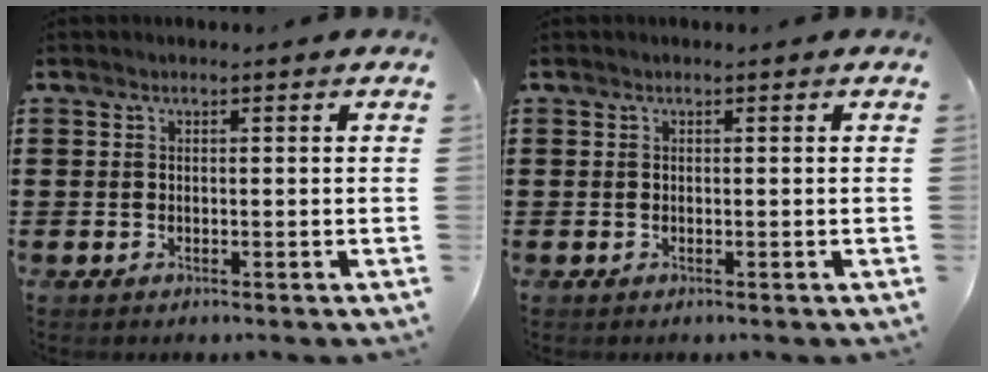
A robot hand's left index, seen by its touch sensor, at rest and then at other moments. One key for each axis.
{"total": 0.0}